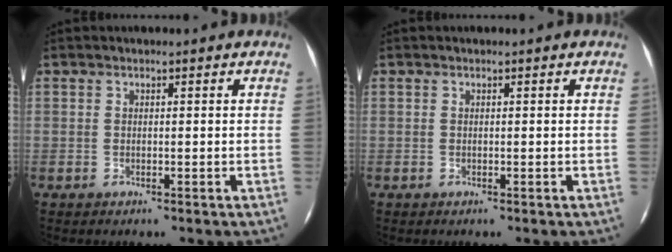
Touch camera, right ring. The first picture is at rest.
{"total": 0.0}